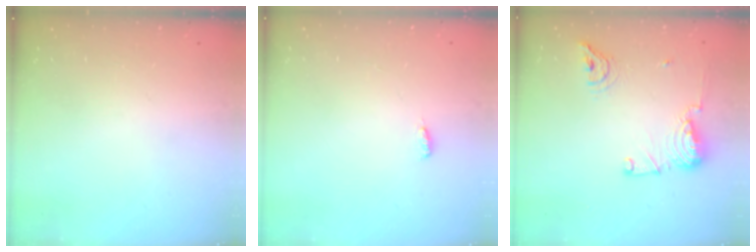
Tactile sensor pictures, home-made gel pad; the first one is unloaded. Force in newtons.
{"total": 3.7, "press": 3.3, "slide": 1.7}
{"total": 11.6, "press": 11.5, "slide": 1.6}